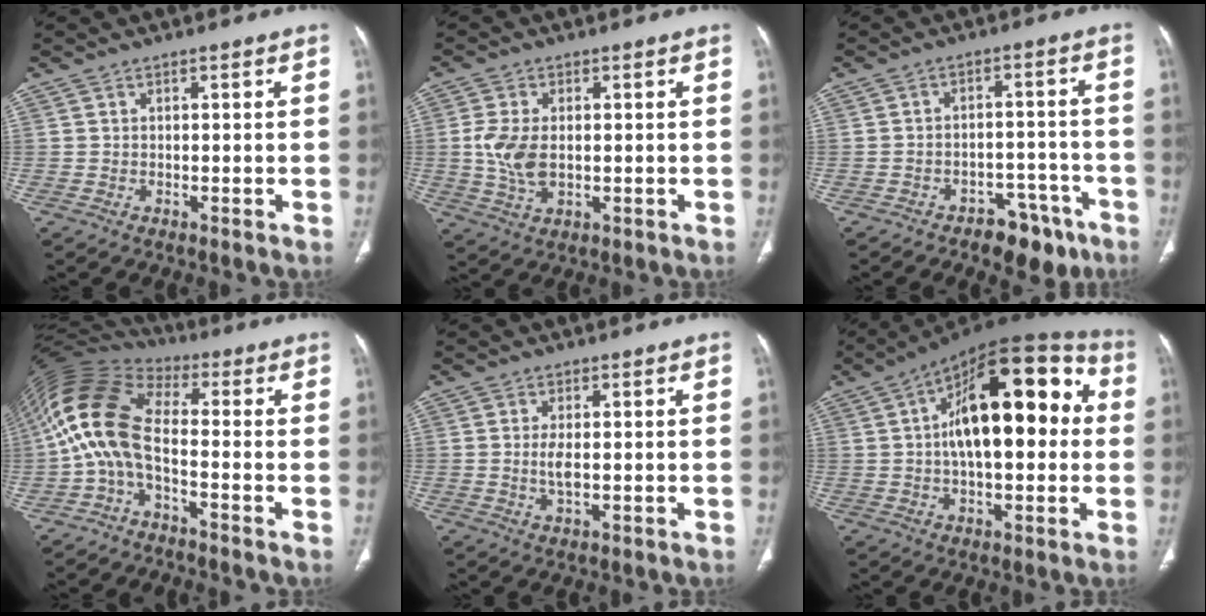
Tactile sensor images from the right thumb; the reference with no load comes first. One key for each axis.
{"total": 7.3, "fx": 0.1, "fy": 4.3, "fz": 5.9, "tx": -0.133, "ty": -0.003, "tz": 0.006}
{"total": 8.5, "fx": -5.8, "fy": 4.6, "fz": 4.2, "tx": -0.030, "ty": 0.046, "tz": -0.077}
{"total": 12.8, "fx": -2.5, "fy": 6.0, "fz": 11.0, "tx": -0.236, "ty": 0.064, "tz": -0.064}
{"total": 3.1, "fx": 0.0, "fy": 1.1, "fz": 2.9, "tx": -0.065, "ty": -0.007, "tz": 0.000}
{"total": 23.4, "fx": 3.0, "fy": 10.7, "fz": 20.6, "tx": -0.289, "ty": 0.037, "tz": 0.032}